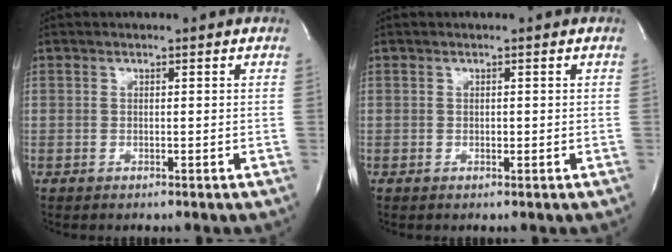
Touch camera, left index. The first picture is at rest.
{"total": 0.5, "force": [0.1, 0.3, 0.4], "torque": [-0.002, 0.001, 0.001]}